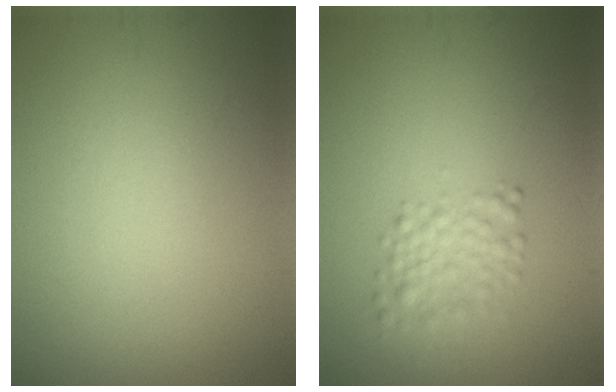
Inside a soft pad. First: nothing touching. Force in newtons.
{"total": 2.3, "press": 2.3, "slide": 0.0}